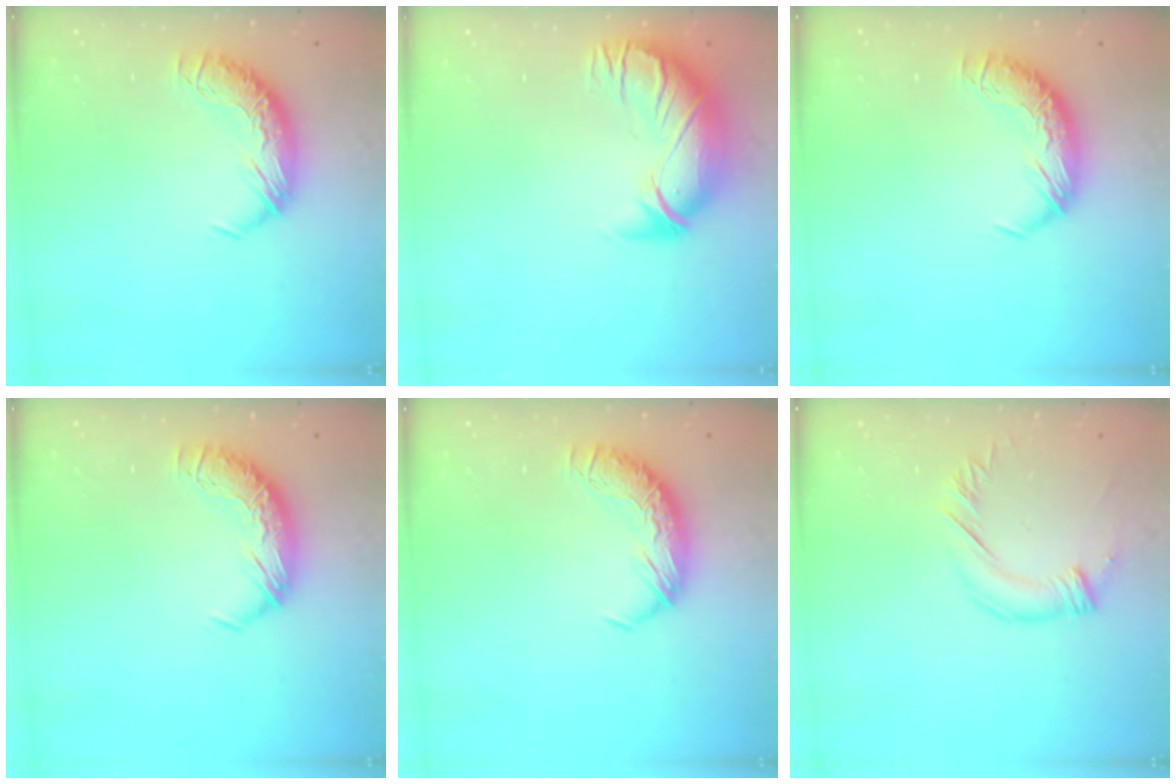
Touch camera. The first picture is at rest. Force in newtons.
{"total": 2.8, "press": 0.3, "slide": 2.8}
{"total": 0.0}
{"total": 0.0}
{"total": 0.0}
{"total": 2.4, "press": 2.2, "slide": 1.0}